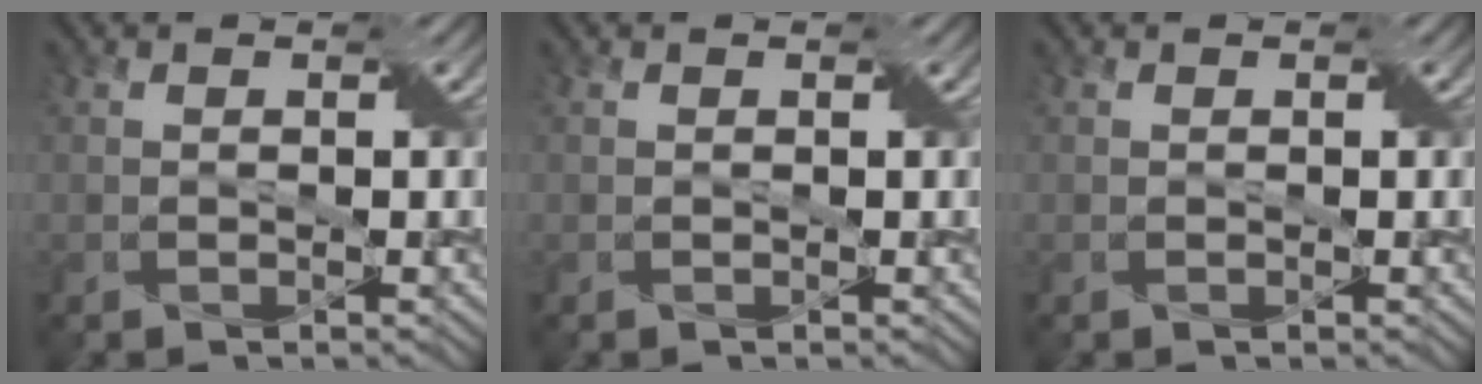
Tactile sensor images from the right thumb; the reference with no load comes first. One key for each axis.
{"total": 0.0}
{"total": 0.0}